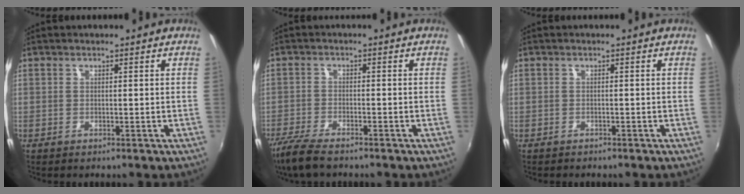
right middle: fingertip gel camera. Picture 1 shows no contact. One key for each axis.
{"total": 7.3, "fx": -5.9, "fy": 1.4, "fz": 4.0, "tx": -0.110, "ty": -0.027, "tz": -0.113}
{"total": 0.9, "fx": -0.7, "fy": 0.4, "fz": 0.0, "tx": -0.005, "ty": -0.001, "tz": -0.013}